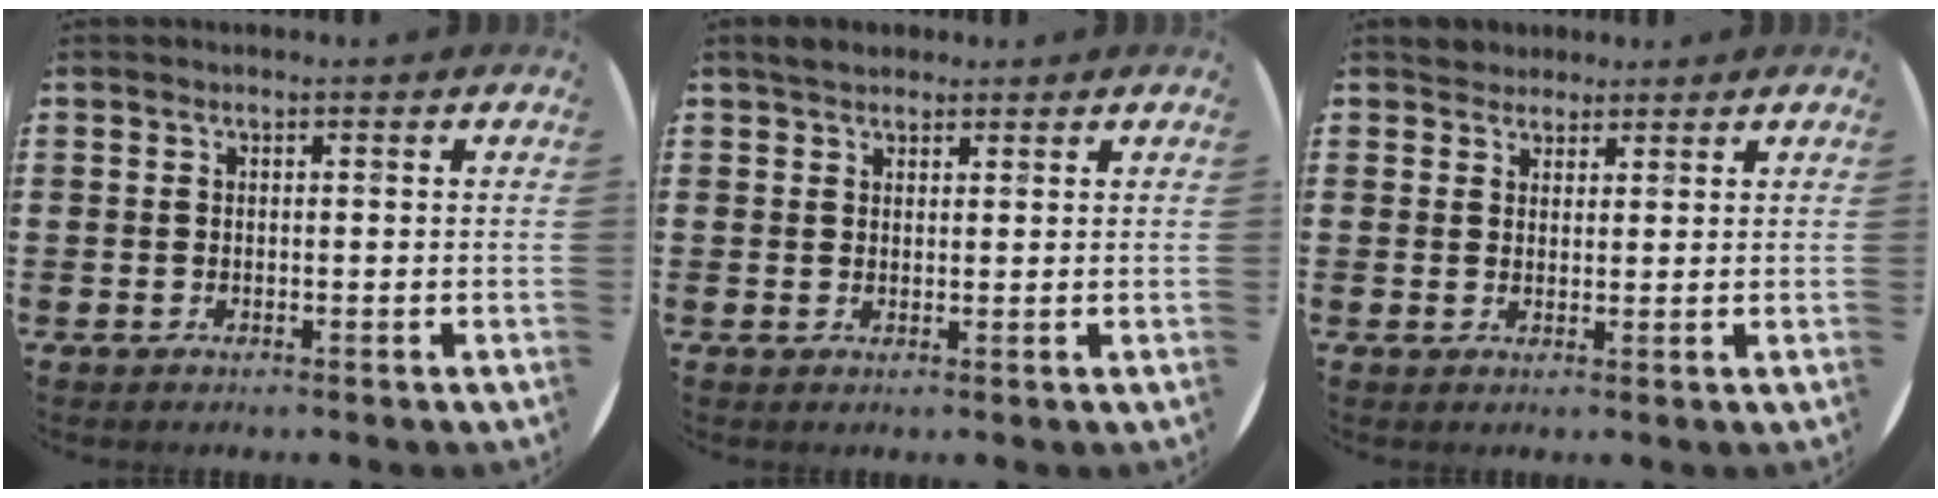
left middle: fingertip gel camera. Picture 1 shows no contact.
{"total": 2.2, "force": [2.0, 0.9, 0.4], "torque": [-0.004, 0.004, 0.038]}
{"total": 2.7, "force": [2.5, 1.0, -0.1], "torque": [0.004, -0.002, 0.047]}